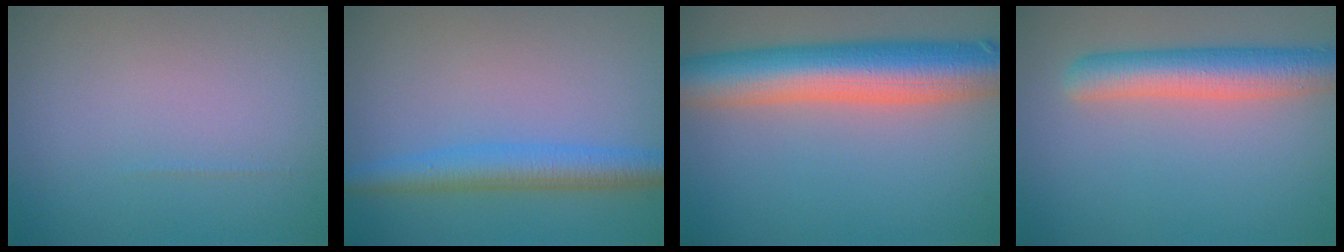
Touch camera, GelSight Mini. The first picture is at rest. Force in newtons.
{"total": 4.0, "press": 4.0, "slide": 0.2}
{"total": 10.1, "press": 10.1, "slide": 0.4}
{"total": 5.6, "press": 5.6, "slide": 0.1}